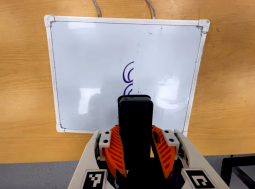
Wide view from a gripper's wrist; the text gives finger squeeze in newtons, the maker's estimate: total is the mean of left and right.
{"total": 10.3, "left": 8.6, "right": 12.0}